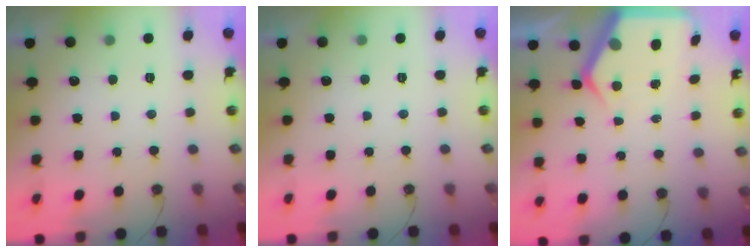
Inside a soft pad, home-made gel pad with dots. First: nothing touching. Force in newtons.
{"total": 0.0}
{"total": 7.1, "press": 7.1, "slide": 0.4}